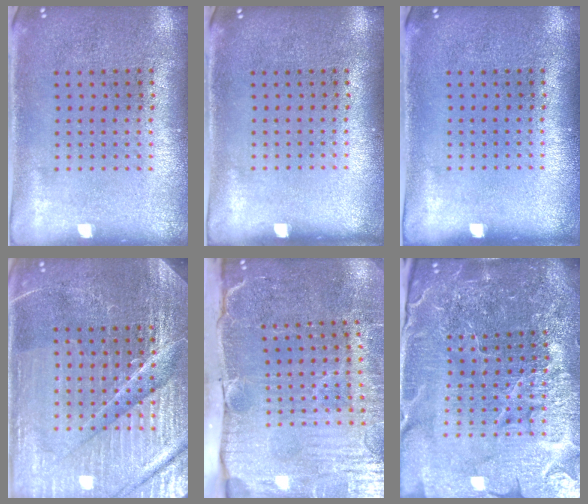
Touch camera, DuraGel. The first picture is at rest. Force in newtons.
{"total": 0.0}
{"total": 0.0}
{"total": 5.5, "press": 5.1, "slide": 2.1}
{"total": 5.2, "press": 4.4, "slide": 2.7}
{"total": 6.3, "press": 5.6, "slide": 3.0}